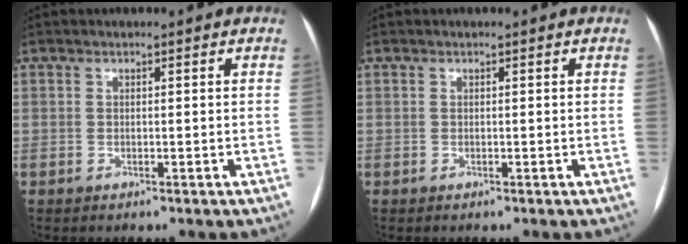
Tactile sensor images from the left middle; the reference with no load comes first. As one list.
[{"total": 0.0}]